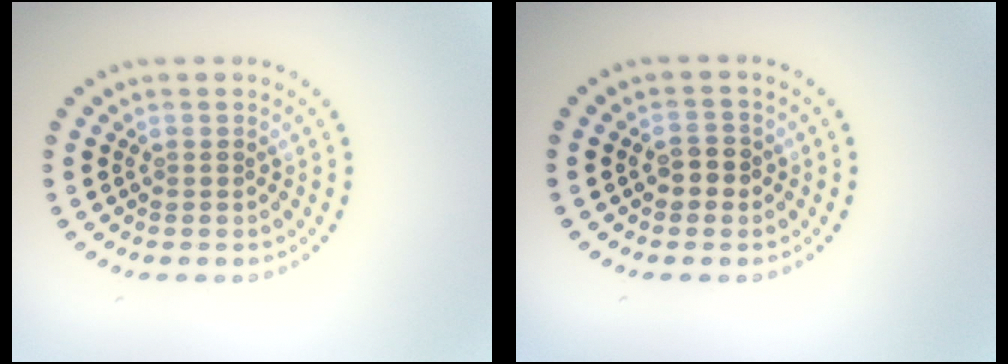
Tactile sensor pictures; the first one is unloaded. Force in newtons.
{"total": 1.8, "press": 1.8, "slide": 0.4}